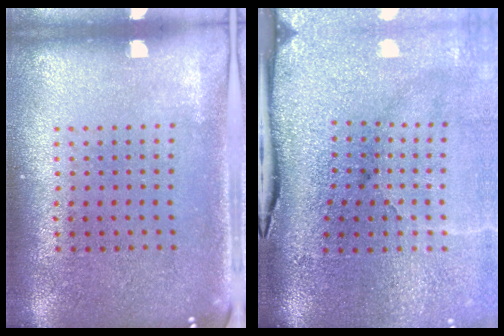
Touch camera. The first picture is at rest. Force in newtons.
{"total": 5.1, "press": 4.0, "slide": 3.2}